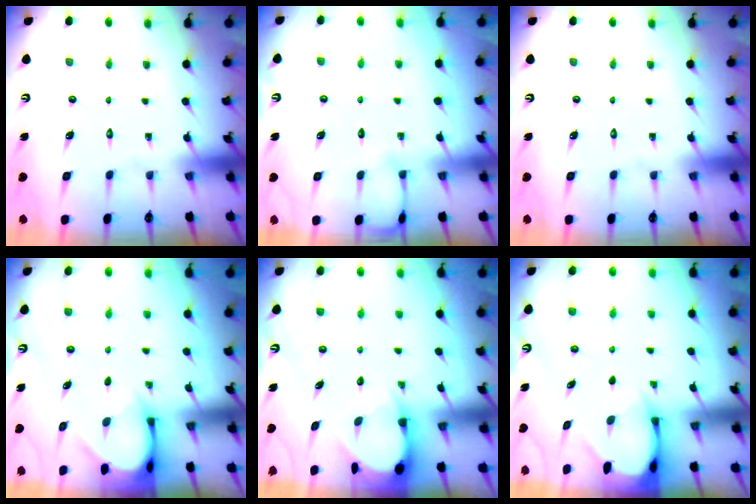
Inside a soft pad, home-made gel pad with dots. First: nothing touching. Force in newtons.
{"total": 3.2, "press": 3.2, "slide": 0.4}
{"total": 0.0}
{"total": 3.4, "press": 3.4, "slide": 0.3}
{"total": 3.5, "press": 3.5, "slide": 0.4}
{"total": 2.5, "press": 2.5, "slide": 0.3}